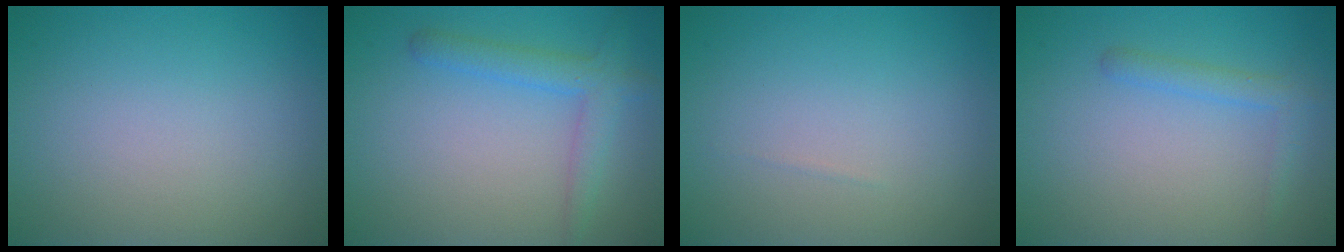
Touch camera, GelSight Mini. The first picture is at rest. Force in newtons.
{"total": 2.9, "press": 2.9, "slide": 0.2}
{"total": 0.0}
{"total": 1.7, "press": 1.7, "slide": 0.1}